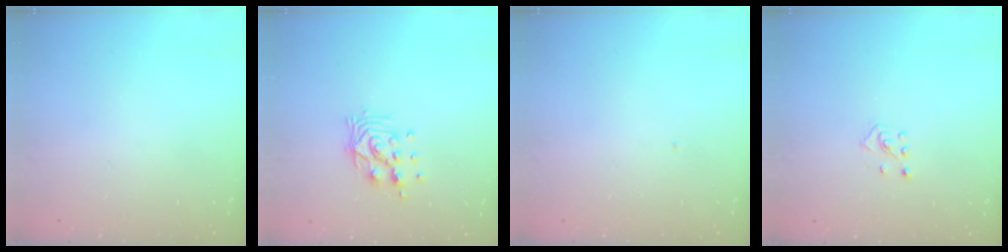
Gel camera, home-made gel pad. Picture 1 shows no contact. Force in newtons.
{"total": 10.3, "press": 10.3, "slide": 0.9}
{"total": 0.0}
{"total": 2.5, "press": 2.4, "slide": 0.7}